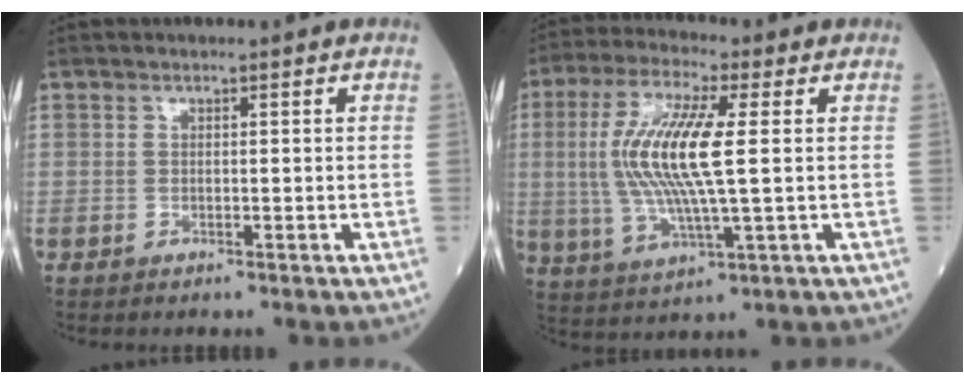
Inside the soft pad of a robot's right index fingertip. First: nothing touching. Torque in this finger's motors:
{"motor_torque": [1.89, 0.24, 0.99, 0.21]}